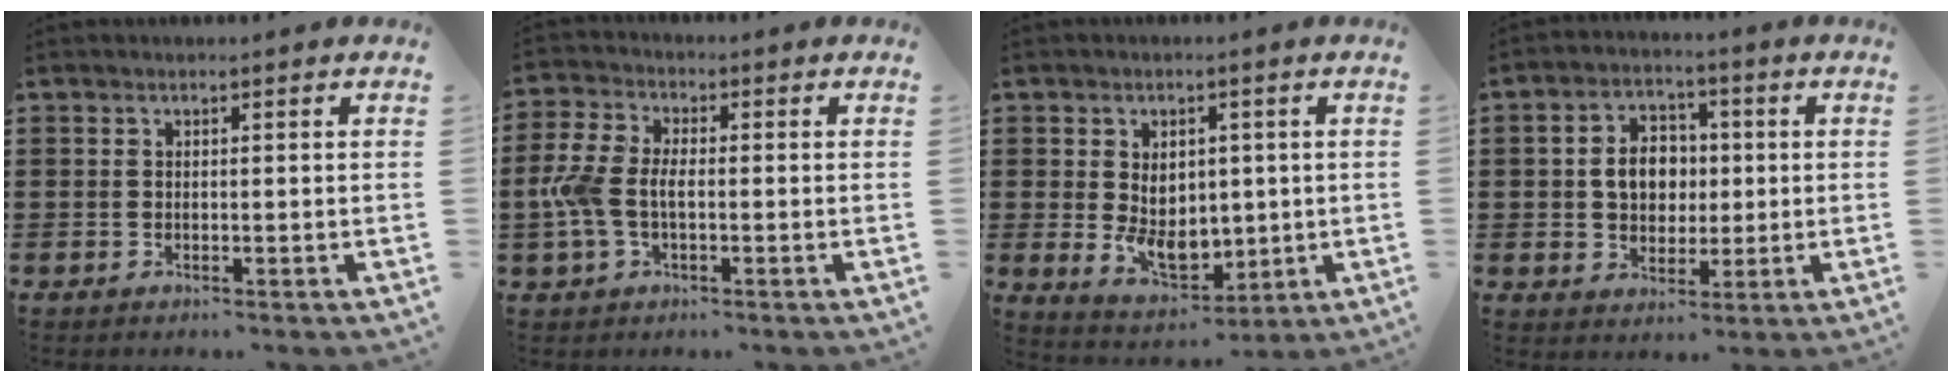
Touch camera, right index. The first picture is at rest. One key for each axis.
{"total": 6.4, "fx": -1.1, "fy": 3.6, "fz": 5.2, "tx": -0.141, "ty": -0.006, "tz": -0.031}
{"total": 7.1, "fx": -0.1, "fy": 5.2, "fz": 4.9, "tx": -0.077, "ty": 0.003, "tz": -0.002}
{"total": 6.3, "fx": 0.1, "fy": 5.0, "fz": 3.8, "tx": -0.072, "ty": 0.011, "tz": -0.004}